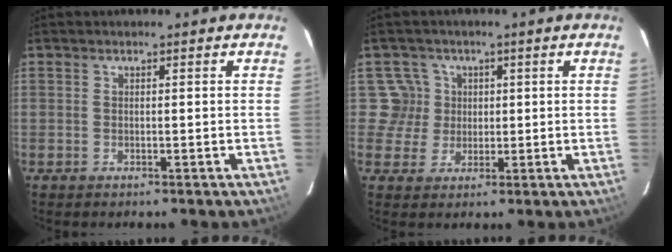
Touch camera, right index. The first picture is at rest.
{"total": 4.9, "force": [0.9, 4.8, -0.1], "torque": [0.018, 0.011, 0.011]}